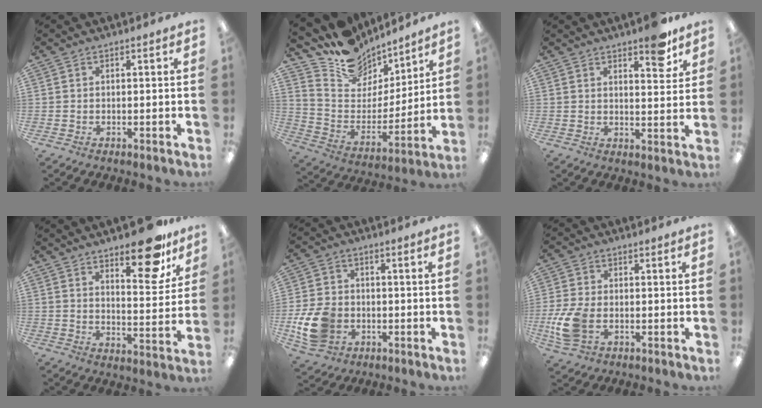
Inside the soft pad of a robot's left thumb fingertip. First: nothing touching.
{"total": 13.4, "force": [10.7, 7.8, 1.8], "torque": [-0.053, -0.093, 0.199]}
{"total": 6.8, "force": [5.3, 2.0, 3.8], "torque": [-0.033, -0.037, 0.083]}
{"total": 14.6, "force": [10.7, 4.7, 8.7], "torque": [-0.101, -0.073, 0.174]}
{"total": 11.4, "force": [-3.2, 8.7, 6.6], "torque": [-0.149, 0.015, -0.054]}
{"total": 9.5, "force": [-2.5, 6.1, 6.8], "torque": [-0.157, -0.001, -0.044]}